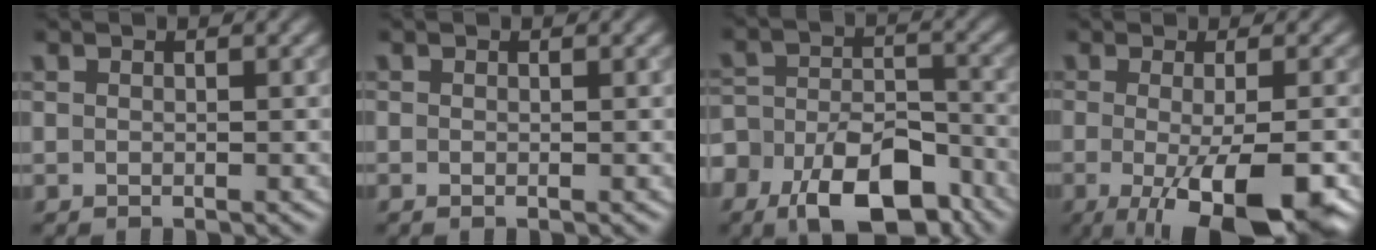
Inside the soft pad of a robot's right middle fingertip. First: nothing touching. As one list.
[{"total": 0.0}, {"total": 10.1, "force": [-6.6, 5.1, 5.7], "torque": [-0.091, -0.011, -0.104]}, {"total": 9.9, "force": [-3.5, 2.9, 8.8], "torque": [-0.125, -0.016, -0.043]}]